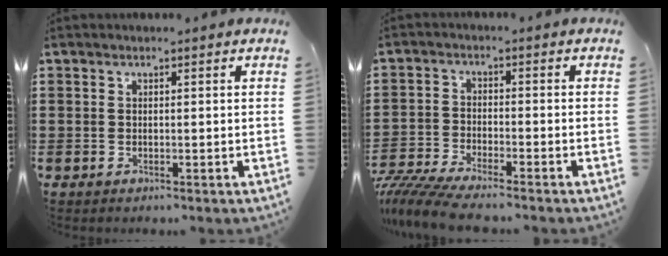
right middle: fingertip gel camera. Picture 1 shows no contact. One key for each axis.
{"total": 6.1, "fx": -5.9, "fy": 0.2, "fz": 1.6, "tx": -0.051, "ty": -0.015, "tz": -0.121}